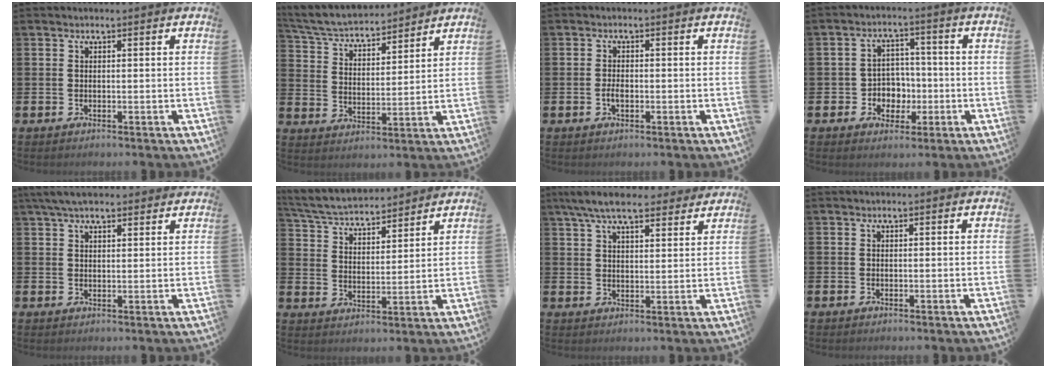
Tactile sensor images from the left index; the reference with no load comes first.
{"total": 5.4, "force": [5.2, 0.9, 1.0], "torque": [-0.046, -0.040, 0.088]}
{"total": 1.5, "force": [-0.4, 0.8, 1.2], "torque": [-0.019, 0.000, -0.009]}
{"total": 4.3, "force": [-0.7, 4.2, 0.8], "torque": [-0.021, -0.001, -0.020]}
{"total": 4.6, "force": [4.0, 1.3, 1.9], "torque": [-0.046, -0.006, 0.075]}
{"total": 5.2, "force": [5.1, 0.8, 0.7], "torque": [-0.039, -0.035, 0.087]}
{"total": 7.5, "force": [6.6, 1.8, 3.1], "torque": [-0.070, -0.021, 0.118]}
{"total": 0.0}